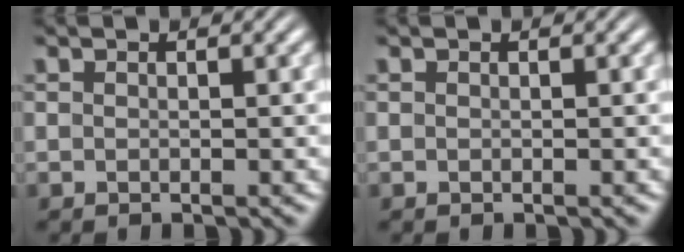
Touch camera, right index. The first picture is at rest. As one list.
[{"total": 0.0}]